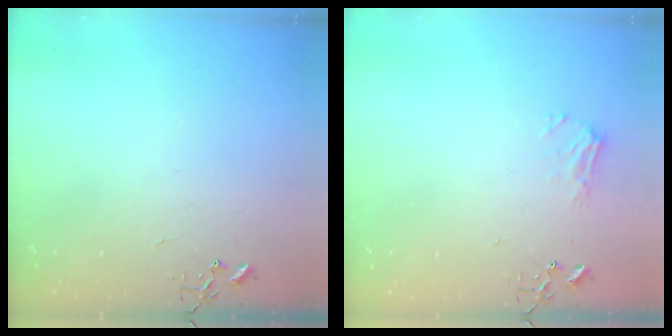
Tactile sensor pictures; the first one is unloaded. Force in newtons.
{"total": 9.0, "press": 8.9, "slide": 0.9}